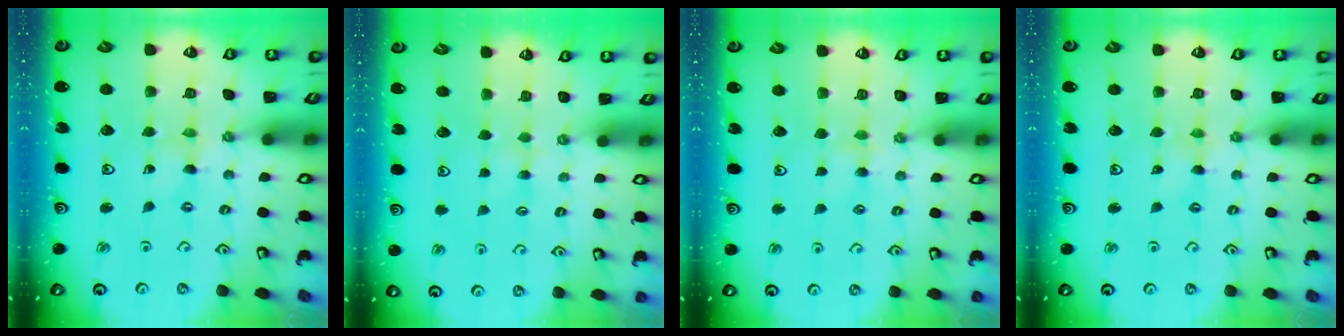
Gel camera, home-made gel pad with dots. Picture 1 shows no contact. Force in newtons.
{"total": 2.8, "press": 2.8, "slide": 0.3}
{"total": 2.9, "press": 2.8, "slide": 0.6}
{"total": 0.8, "press": 0.7, "slide": 0.3}